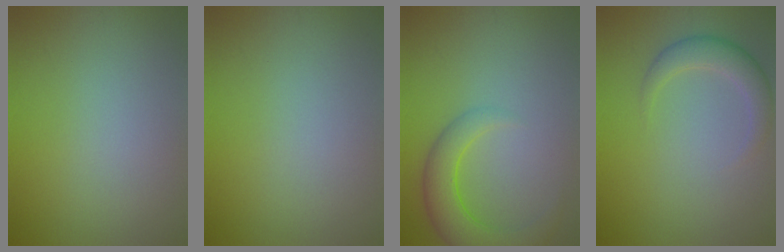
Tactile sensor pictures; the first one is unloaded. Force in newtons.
{"total": 0.0}
{"total": 4.6, "press": 4.6, "slide": 0.4}
{"total": 2.6, "press": 2.6, "slide": 0.2}